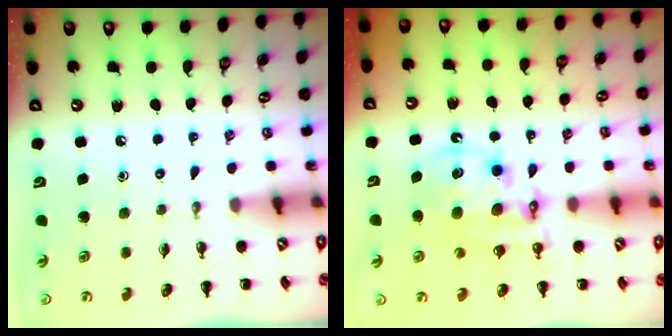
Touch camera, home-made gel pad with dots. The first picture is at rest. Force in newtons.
{"total": 10.9, "press": 10.6, "slide": 2.7}